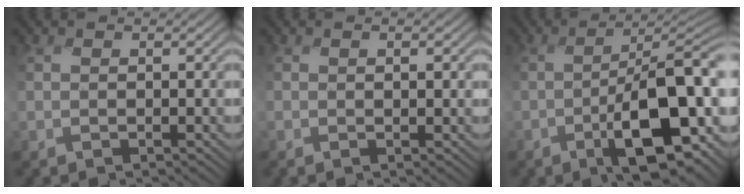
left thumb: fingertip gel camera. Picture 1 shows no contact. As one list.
[{"total": 0.8, "force": [0.2, 0.0, 0.7], "torque": [-0.003, -0.001, 0.001]}, {"total": 13.6, "force": [-3.6, 5.7, 11.8], "torque": [-0.186, -0.029, -0.059]}]